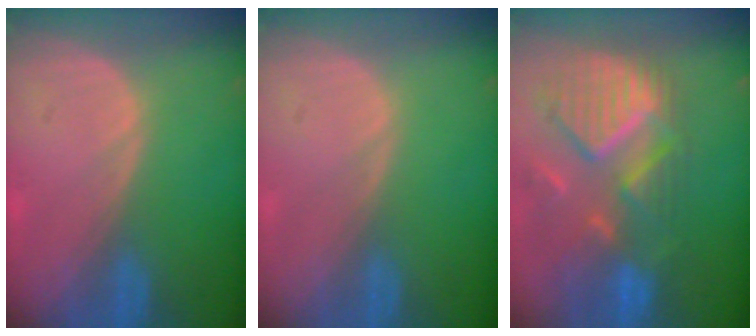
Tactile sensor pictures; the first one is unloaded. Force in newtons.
{"total": 0.0}
{"total": 12.1, "press": 10.5, "slide": 6.0}